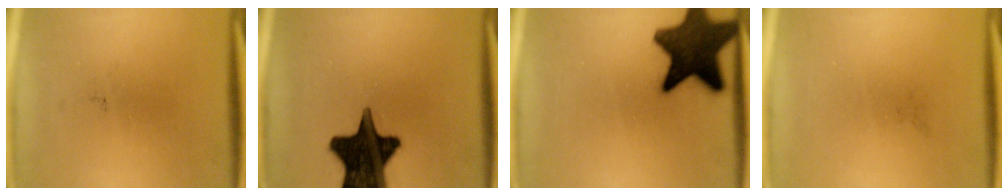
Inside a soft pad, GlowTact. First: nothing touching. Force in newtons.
{"total": 19.4}
{"total": 16.3}
{"total": 0.0}